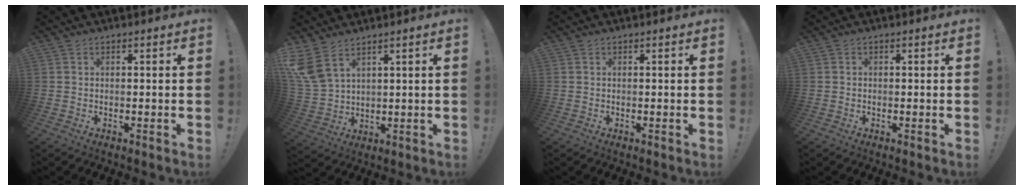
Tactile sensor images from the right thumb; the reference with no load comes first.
{"total": 8.9, "force": [5.8, 4.2, 5.3], "torque": [-0.117, -0.025, 0.114]}
{"total": 0.0}
{"total": 0.6, "force": [-0.4, 0.4, 0.2], "torque": [-0.008, 0.003, -0.007]}